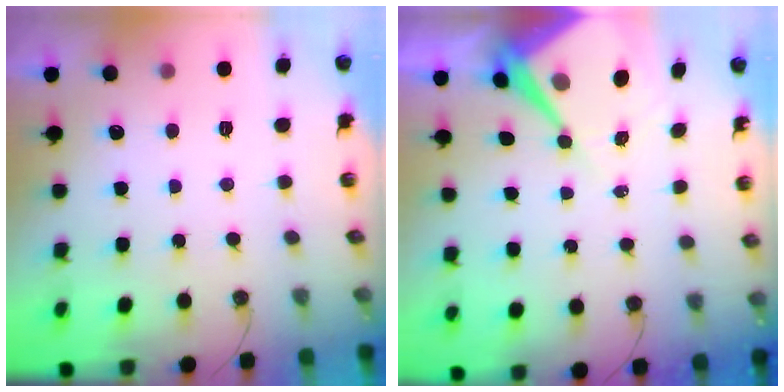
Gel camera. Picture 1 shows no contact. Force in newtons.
{"total": 9.1, "press": 9.1, "slide": 0.7}